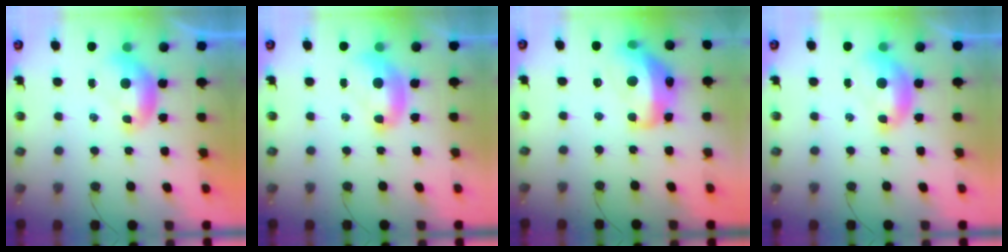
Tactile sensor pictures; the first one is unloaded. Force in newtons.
{"total": 2.2, "press": 2.1, "slide": 0.3}
{"total": 11.3, "press": 11.2, "slide": 1.1}
{"total": 1.5, "press": 1.4, "slide": 0.6}